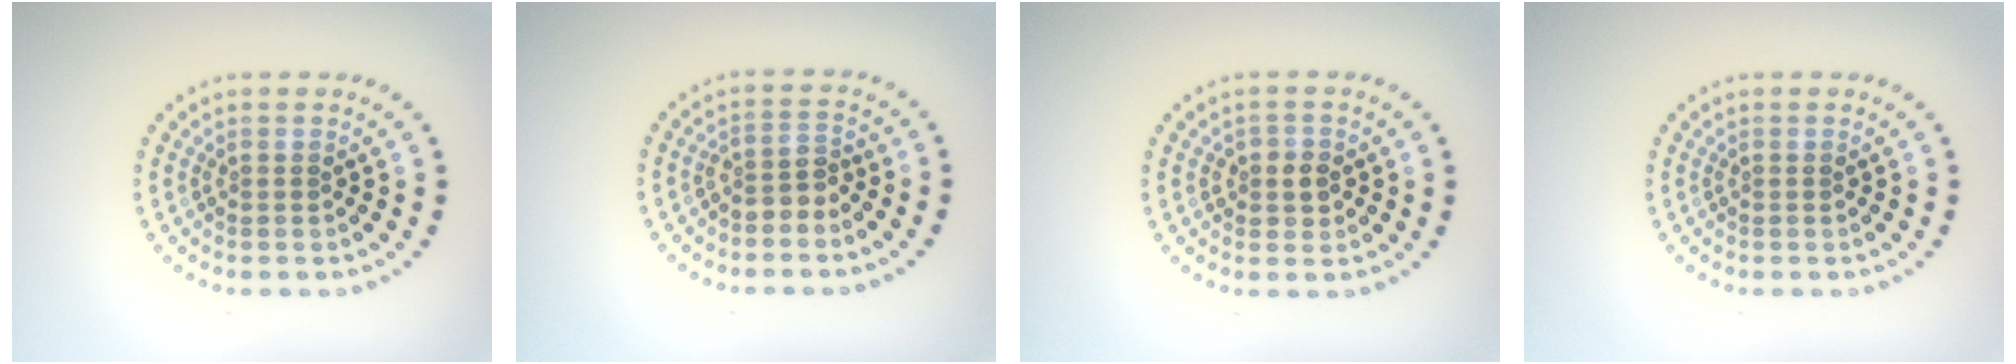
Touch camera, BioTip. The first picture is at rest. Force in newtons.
{"total": 2.0, "press": 1.4, "slide": 1.3}
{"total": 1.8, "press": 1.7, "slide": 0.7}
{"total": 0.0}